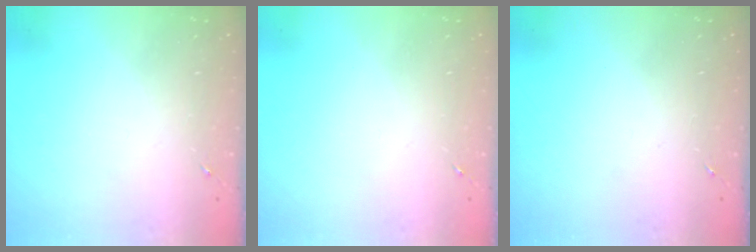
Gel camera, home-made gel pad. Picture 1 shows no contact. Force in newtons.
{"total": 0.0}
{"total": 0.0}